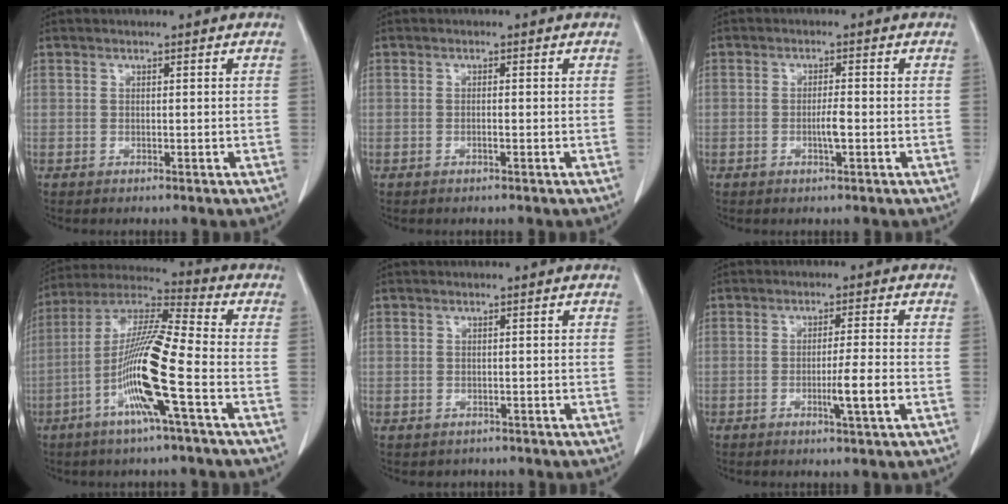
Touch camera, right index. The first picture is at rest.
{"total": 0.7, "force": [-0.2, 0.0, 0.6], "torque": [-0.012, 0.001, -0.002]}
{"total": 2.4, "force": [-0.6, 0.3, 2.3], "torque": [-0.042, 0.000, -0.010]}
{"total": 14.7, "force": [-4.9, -0.2, 13.9], "torque": [-0.279, -0.004, -0.102]}
{"total": 1.4, "force": [-0.7, 1.2, -0.1], "torque": [-0.002, 0.004, -0.009]}
{"total": 5.0, "force": [-1.5, -0.5, 4.7], "torque": [-0.075, -0.008, -0.025]}